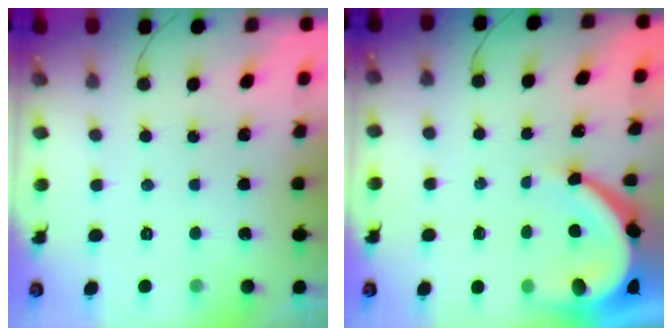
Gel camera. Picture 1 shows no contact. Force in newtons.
{"total": 8.0, "press": 7.9, "slide": 1.0}